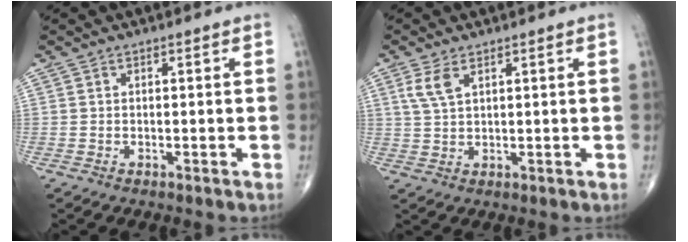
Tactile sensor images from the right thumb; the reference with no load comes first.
{"total": 3.9, "force": [1.9, 1.7, 2.9], "torque": [-0.065, 0.003, 0.047]}